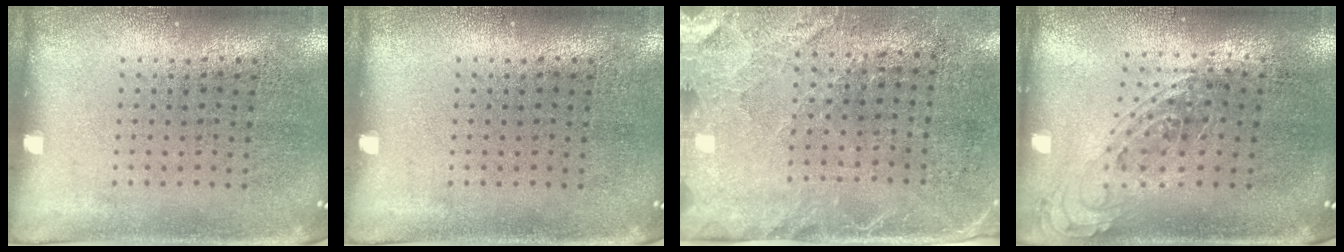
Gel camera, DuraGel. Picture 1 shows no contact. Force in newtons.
{"total": 0.0}
{"total": 2.7, "press": 2.3, "slide": 1.3}
{"total": 0.7, "press": 0.7, "slide": 0.2}